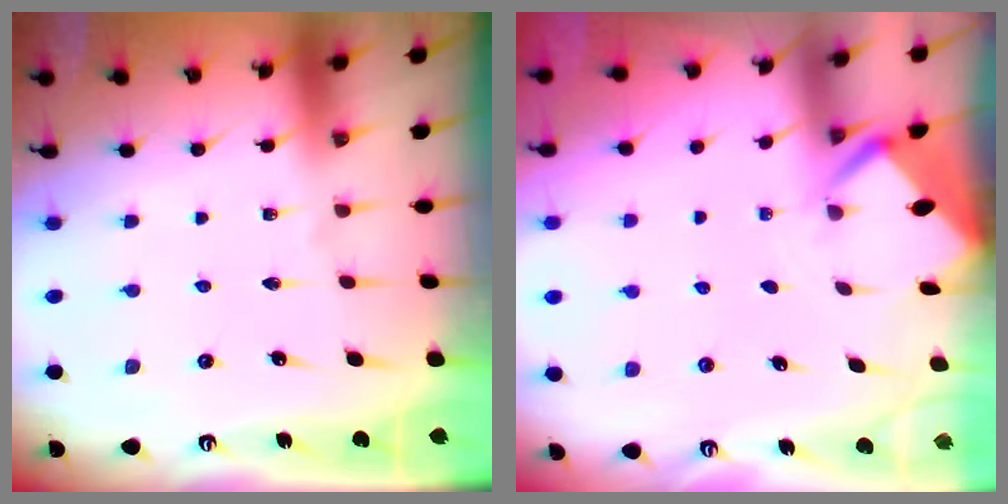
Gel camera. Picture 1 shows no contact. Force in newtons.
{"total": 2.8, "press": 2.8, "slide": 0.2}